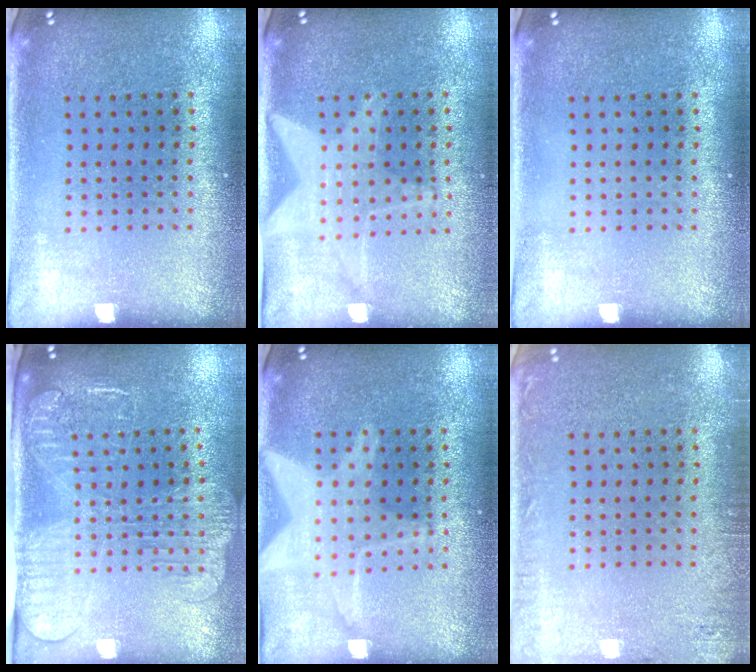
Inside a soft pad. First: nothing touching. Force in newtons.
{"total": 1.4, "press": 1.4, "slide": 0.2}
{"total": 0.0}
{"total": 2.5, "press": 2.0, "slide": 1.4}
{"total": 1.8, "press": 1.8, "slide": 0.1}
{"total": 1.9, "press": 1.9, "slide": 0.2}